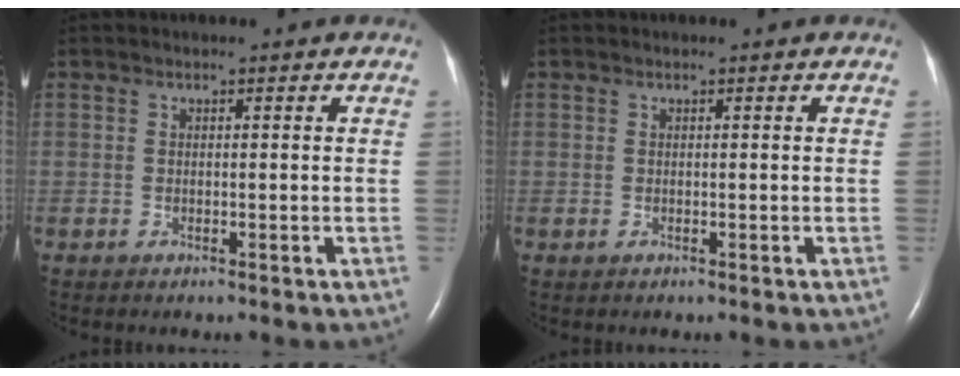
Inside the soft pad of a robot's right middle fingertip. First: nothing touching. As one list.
[{"total": 0.0}]